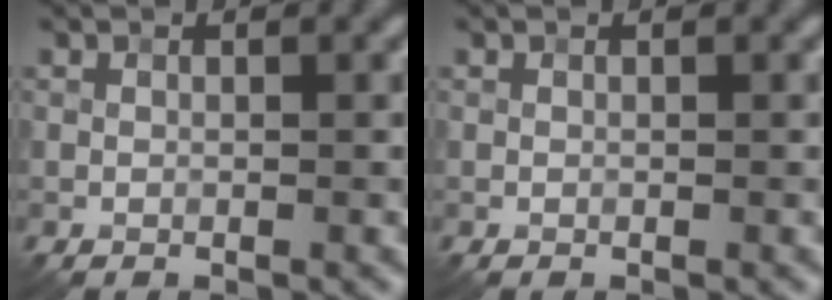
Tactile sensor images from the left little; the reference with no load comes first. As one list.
[{"total": 0.0}]